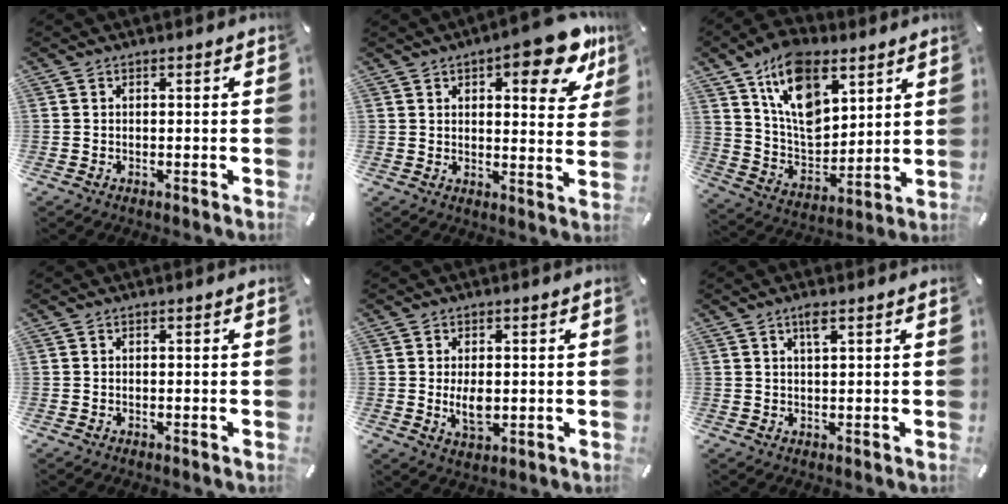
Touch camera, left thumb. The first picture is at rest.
{"total": 14.9, "force": [8.6, 5.9, 10.7], "torque": [-0.132, -0.046, 0.136]}
{"total": 16.1, "force": [8.8, 9.8, 9.2], "torque": [-0.170, -0.037, 0.164]}
{"total": 0.0}
{"total": 4.8, "force": [0.0, 2.9, 3.9], "torque": [-0.079, -0.011, -0.008]}
{"total": 2.5, "force": [1.5, 0.4, 2.0], "torque": [-0.044, 0.003, 0.026]}